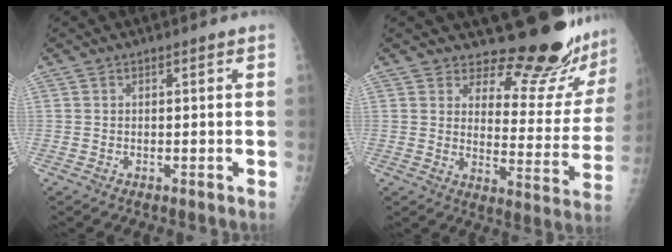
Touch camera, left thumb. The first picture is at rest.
{"total": 17.3, "force": [16.0, 4.3, 5.0], "torque": [-0.015, -0.171, 0.194]}